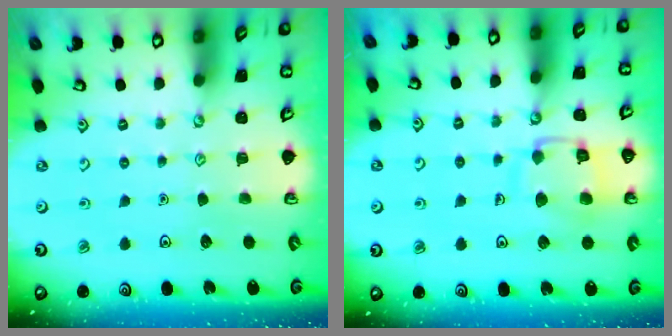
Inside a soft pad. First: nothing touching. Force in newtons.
{"total": 12.3, "press": 12.2, "slide": 1.1}